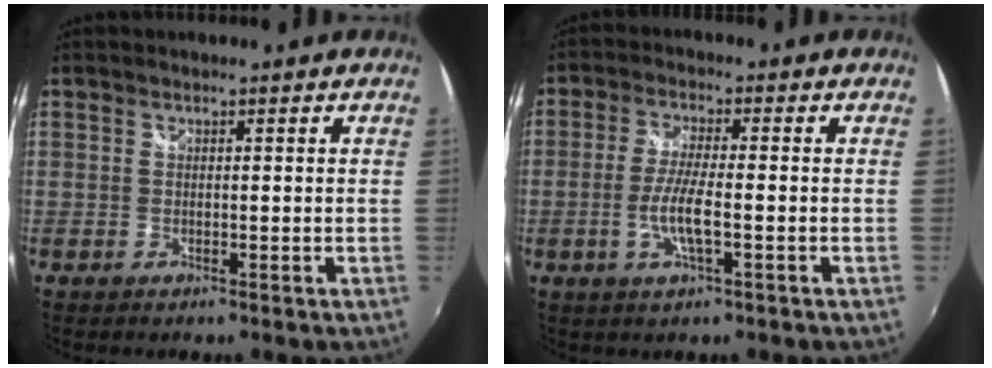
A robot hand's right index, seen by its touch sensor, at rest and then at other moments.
{"total": 6.0, "force": [-1.7, 0.9, 5.7], "torque": [-0.119, -0.006, -0.034]}